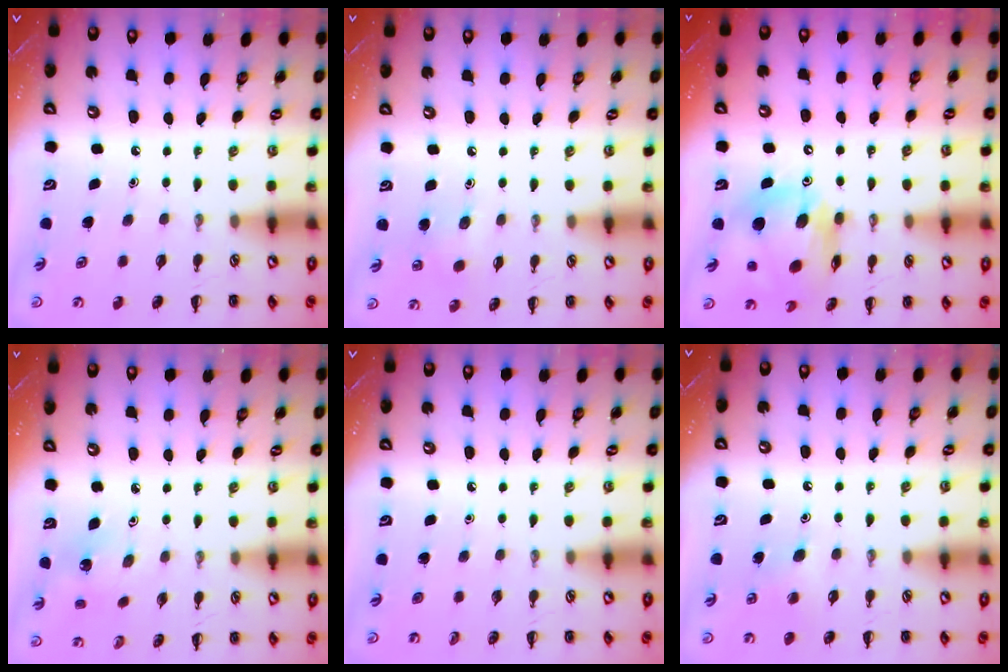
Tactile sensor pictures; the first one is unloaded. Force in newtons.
{"total": 4.7, "press": 4.5, "slide": 1.1}
{"total": 13.2, "press": 12.7, "slide": 3.8}
{"total": 2.3, "press": 2.2, "slide": 0.7}
{"total": 0.0}
{"total": 4.5, "press": 4.3, "slide": 1.4}